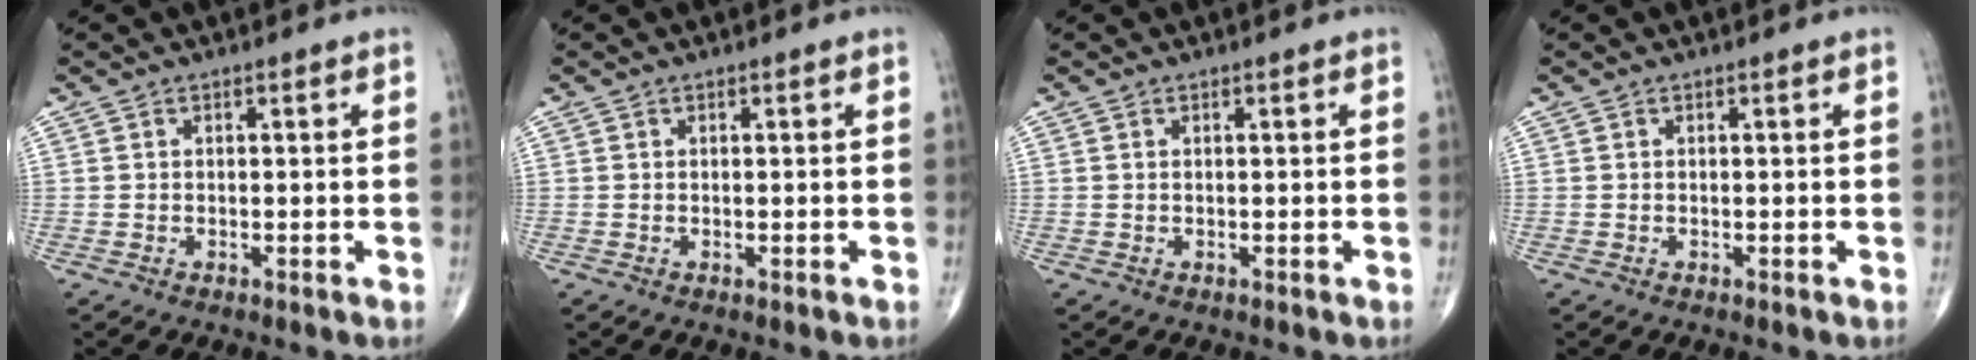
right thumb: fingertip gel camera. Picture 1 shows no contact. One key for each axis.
{"total": 0.0}
{"total": 0.0}
{"total": 0.0}